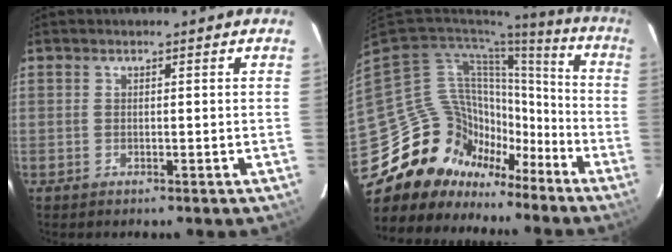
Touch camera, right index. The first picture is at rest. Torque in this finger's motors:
{"motor_torque": [0.84, -0.97, -0.26, -0.20]}